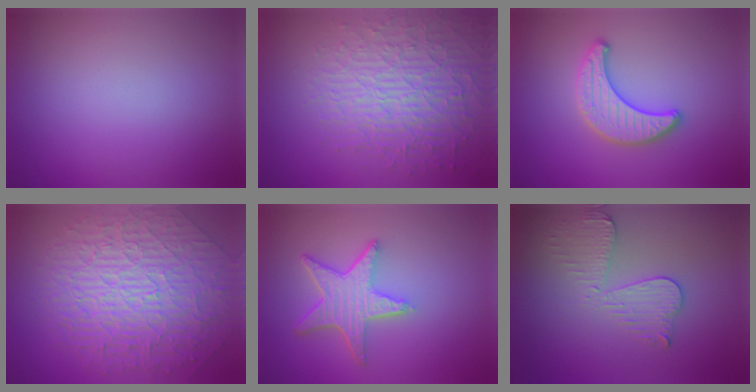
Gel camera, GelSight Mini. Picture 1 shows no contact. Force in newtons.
{"total": 6.2, "press": 5.1, "slide": 3.6}
{"total": 3.4, "press": 3.3, "slide": 0.5}
{"total": 10.0, "press": 6.6, "slide": 7.5}
{"total": 5.1, "press": 4.1, "slide": 3.1}
{"total": 3.6, "press": 3.2, "slide": 1.7}